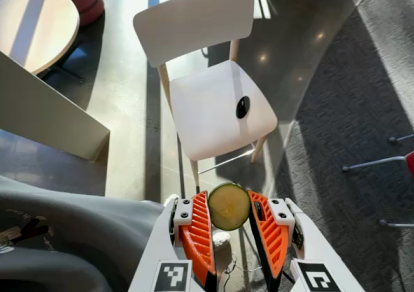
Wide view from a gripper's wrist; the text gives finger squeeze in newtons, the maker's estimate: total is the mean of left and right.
{"total": 8.6, "left": 8.4, "right": 8.7}